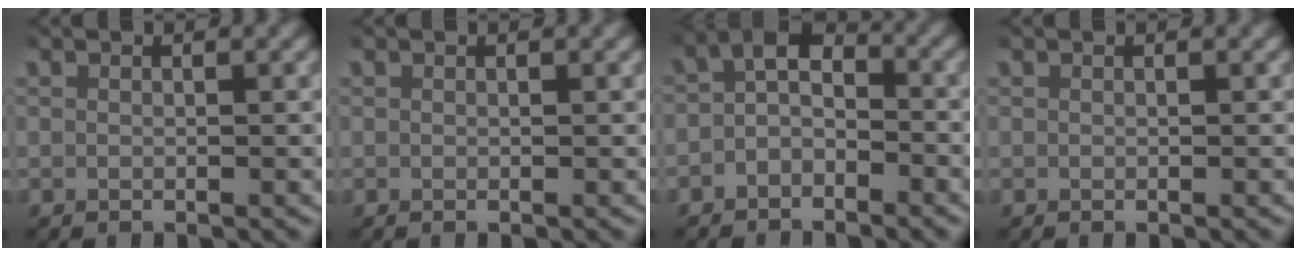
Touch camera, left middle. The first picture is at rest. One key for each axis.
{"total": 0.0}
{"total": 3.7, "fx": -0.9, "fy": 2.8, "fz": 2.3, "tx": -0.029, "ty": -0.004, "tz": -0.027}
{"total": 0.0}